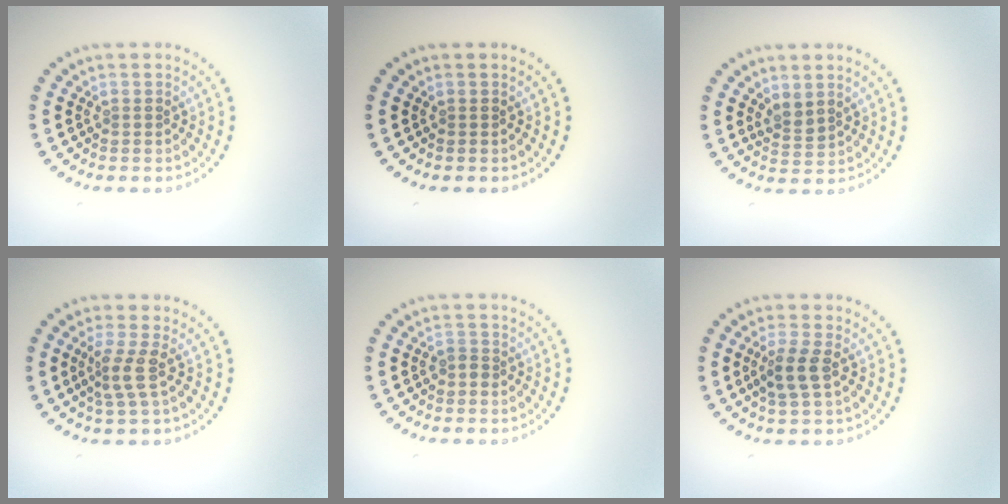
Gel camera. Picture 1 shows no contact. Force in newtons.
{"total": 0.0}
{"total": 1.6, "press": 1.4, "slide": 0.9}
{"total": 2.3, "press": 1.6, "slide": 1.6}
{"total": 1.1, "press": 0.9, "slide": 0.5}
{"total": 2.4, "press": 2.3, "slide": 0.8}